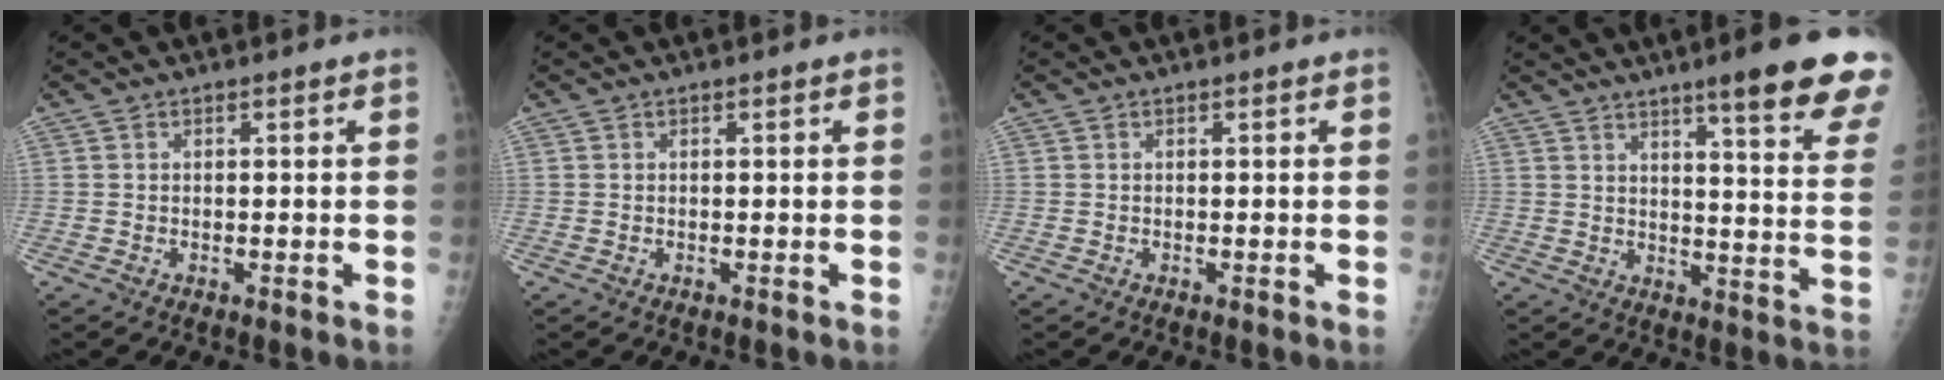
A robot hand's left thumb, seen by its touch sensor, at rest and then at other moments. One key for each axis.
{"total": 0.0}
{"total": 0.0}
{"total": 17.8, "fx": 12.3, "fy": 1.7, "fz": 12.7, "tx": -0.138, "ty": -0.059, "tz": 0.152}